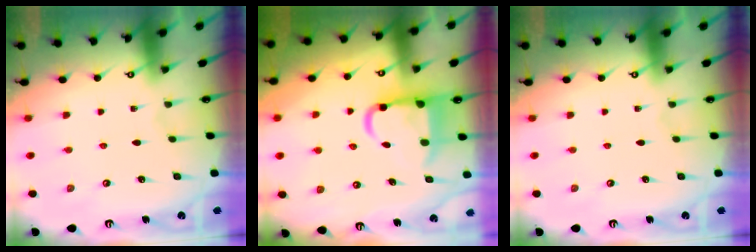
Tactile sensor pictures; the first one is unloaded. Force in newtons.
{"total": 10.5, "press": 10.4, "slide": 1.5}
{"total": 0.0}